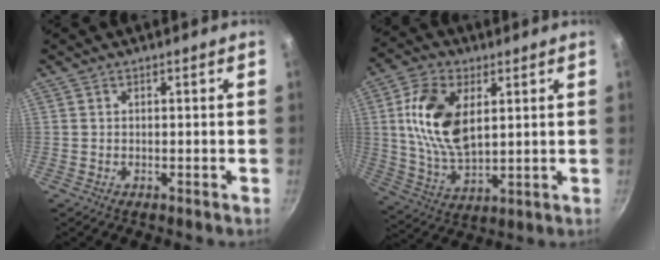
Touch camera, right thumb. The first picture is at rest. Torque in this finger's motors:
{"motor_torque": [0.24, 0.30, 0.59, 0.11, 0.16]}